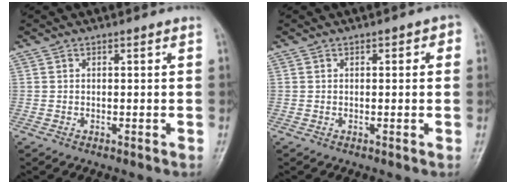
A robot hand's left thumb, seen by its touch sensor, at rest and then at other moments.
{"total": 2.4, "force": [0.6, 1.2, 2.0], "torque": [-0.010, 0.004, 0.001]}